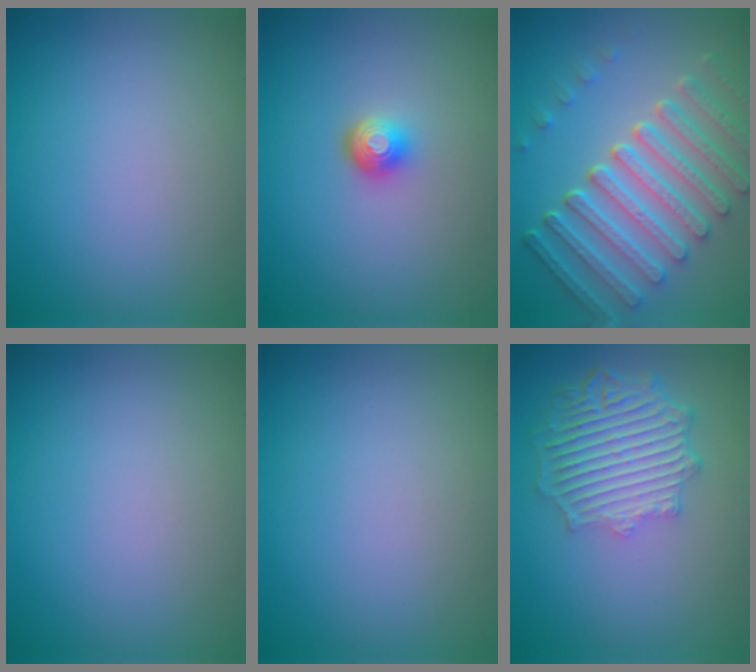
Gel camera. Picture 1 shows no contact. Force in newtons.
{"total": 1.9, "press": 1.4, "slide": 1.3}
{"total": 7.7, "press": 5.9, "slide": 5.0}
{"total": 0.0}
{"total": 0.0}
{"total": 6.2, "press": 4.8, "slide": 3.9}